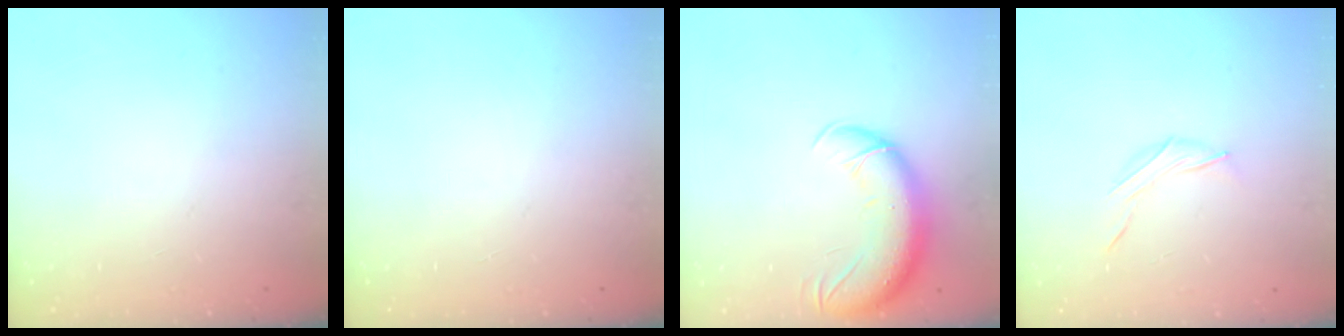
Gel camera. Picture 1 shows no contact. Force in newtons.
{"total": 0.0}
{"total": 12.3, "press": 11.9, "slide": 3.0}
{"total": 6.1, "press": 6.0, "slide": 1.5}